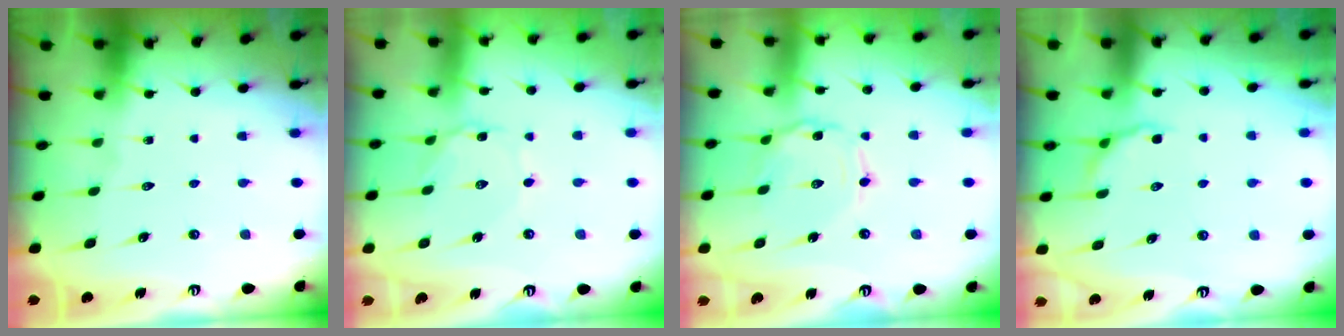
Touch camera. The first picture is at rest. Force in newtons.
{"total": 1.8, "press": 1.7, "slide": 0.2}
{"total": 1.6, "press": 1.5, "slide": 0.2}
{"total": 4.6, "press": 4.1, "slide": 2.2}